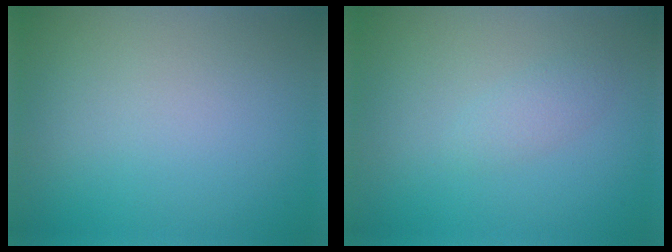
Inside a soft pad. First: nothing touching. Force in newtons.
{"total": 1.2, "press": 1.1, "slide": 0.1}